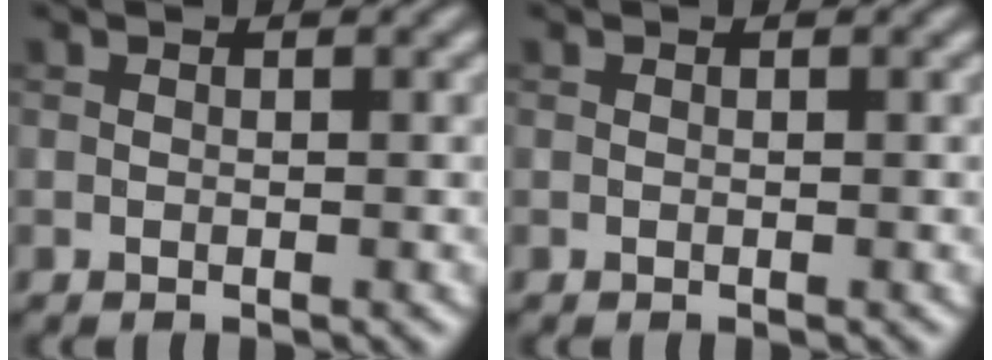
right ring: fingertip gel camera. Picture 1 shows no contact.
{"total": 0.0}